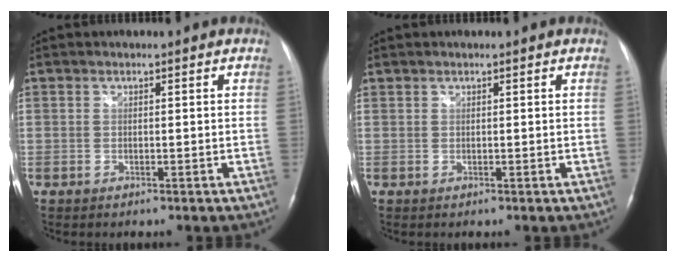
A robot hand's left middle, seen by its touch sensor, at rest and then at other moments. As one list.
[{"total": 0.0}]